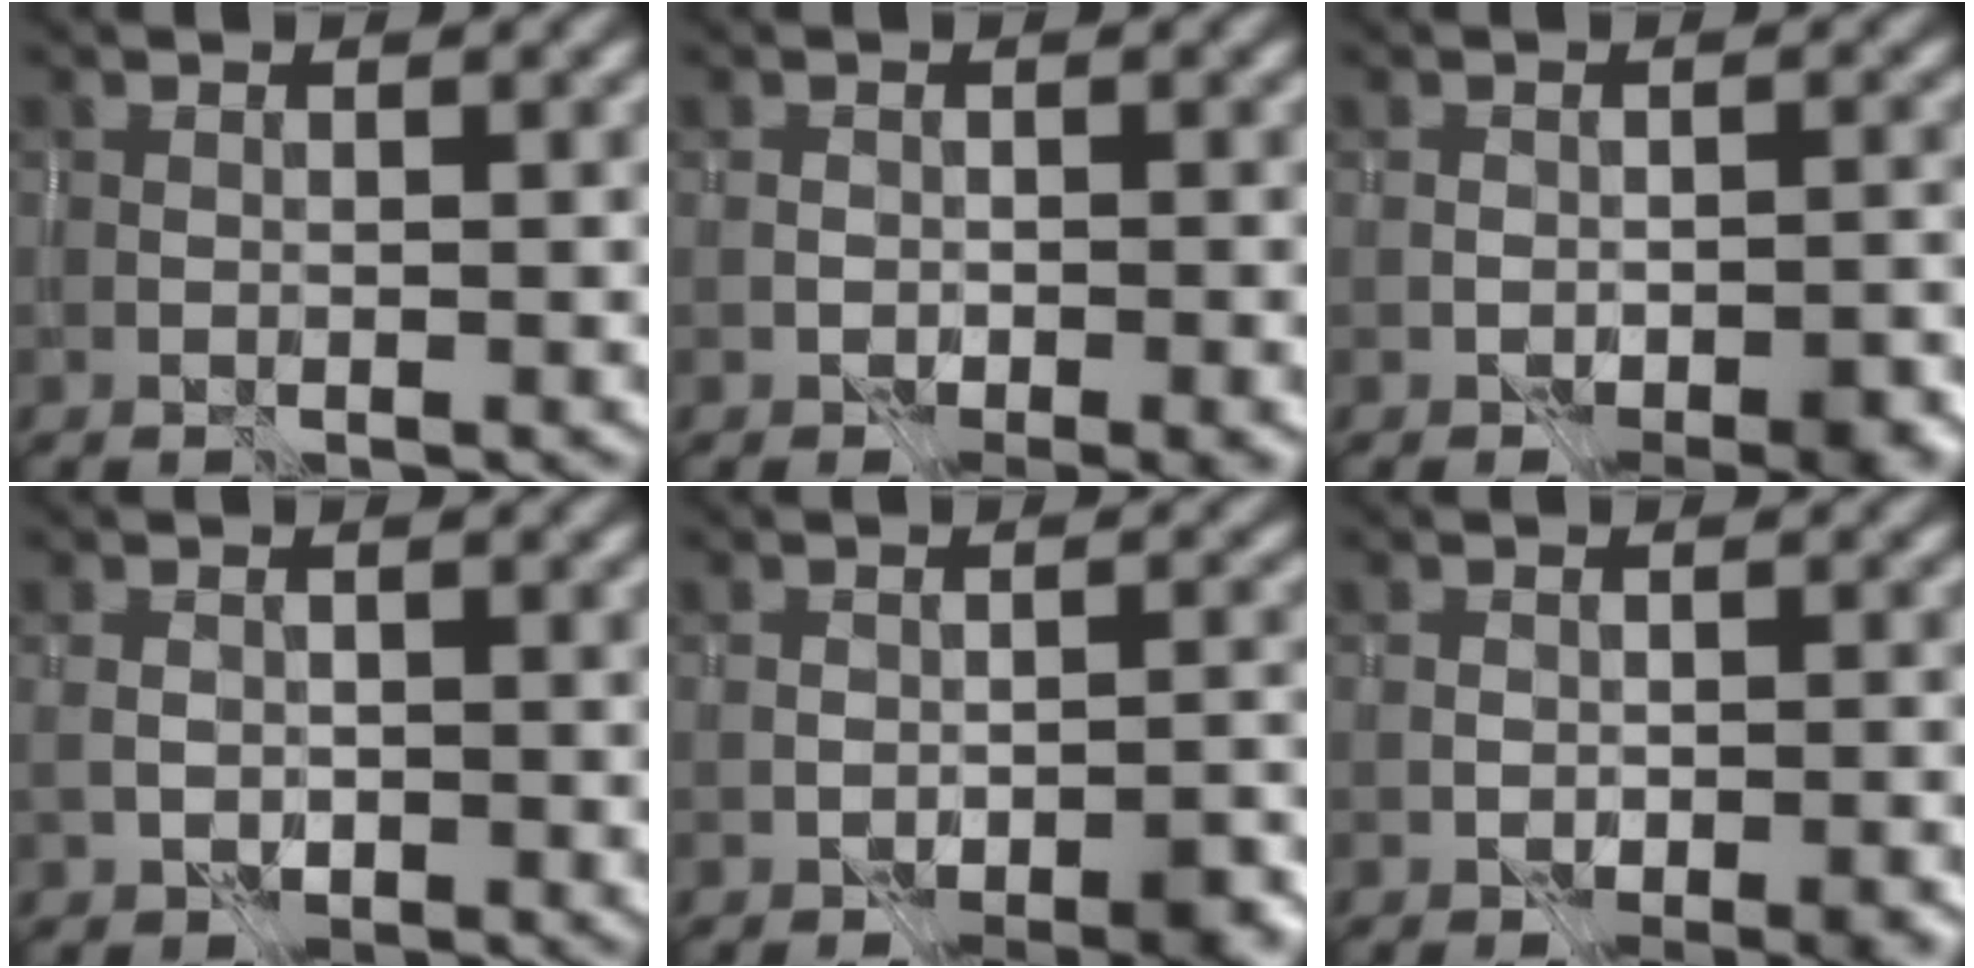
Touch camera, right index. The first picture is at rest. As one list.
[{"total": 2.1, "force": [-1.1, 1.1, 1.4], "torque": [-0.025, -0.010, -0.012]}, {"total": 4.2, "force": [-2.6, 2.0, 2.6], "torque": [-0.033, -0.006, -0.032]}, {"total": 1.2, "force": [-0.3, 0.9, 0.7], "torque": [-0.019, -0.003, 0.000]}, {"total": 4.1, "force": [-2.8, 1.6, 2.5], "torque": [-0.033, -0.002, -0.037]}, {"total": 2.9, "force": [-1.9, 1.4, 1.7], "torque": [-0.020, -0.007, -0.021]}]